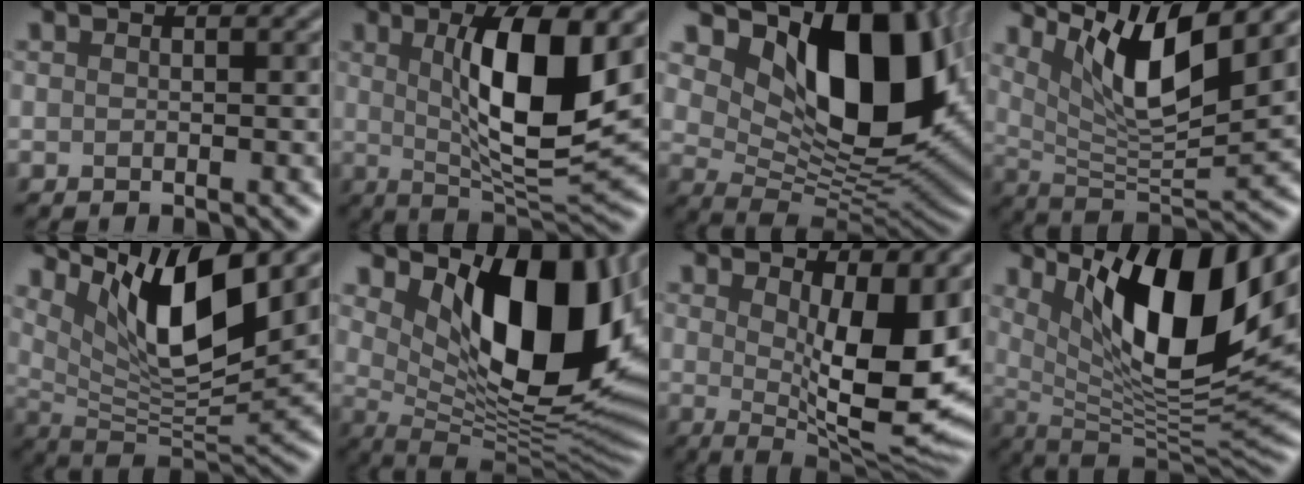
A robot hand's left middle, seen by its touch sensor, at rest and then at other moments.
{"total": 10.0, "force": [2.0, 2.7, 9.4], "torque": [-0.149, -0.014, 0.041]}
{"total": 13.5, "force": [4.4, 7.9, 10.0], "torque": [-0.155, -0.020, 0.087]}
{"total": 8.7, "force": [4.7, 2.2, 7.0], "torque": [-0.117, -0.015, 0.090]}
{"total": 10.3, "force": [5.1, 3.1, 8.4], "torque": [-0.142, -0.017, 0.101]}
{"total": 13.8, "force": [4.4, 7.0, 11.1], "torque": [-0.158, -0.017, 0.086]}
{"total": 10.6, "force": [1.8, 3.7, 9.8], "torque": [-0.138, -0.022, 0.031]}
{"total": 12.9, "force": [5.3, 3.9, 11.1], "torque": [-0.175, -0.015, 0.101]}